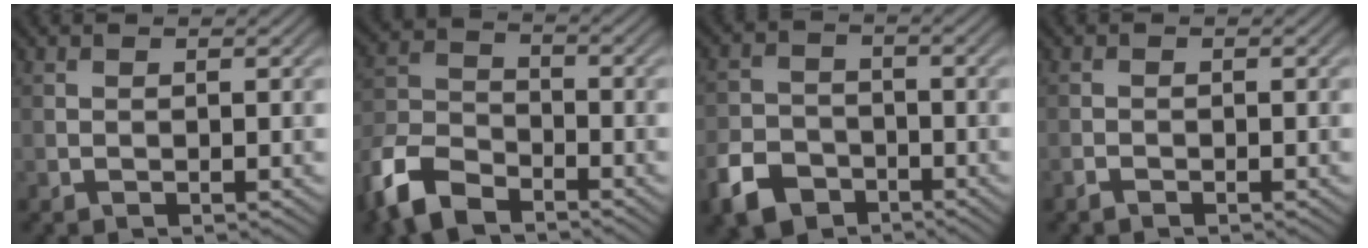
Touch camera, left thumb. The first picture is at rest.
{"total": 9.4, "force": [-6.7, 4.4, 4.9], "torque": [-0.112, -0.014, -0.151]}
{"total": 6.4, "force": [-4.1, 4.2, 2.7], "torque": [-0.065, -0.004, -0.089]}
{"total": 0.9, "force": [-0.8, 0.3, 0.4], "torque": [-0.007, -0.001, -0.017]}